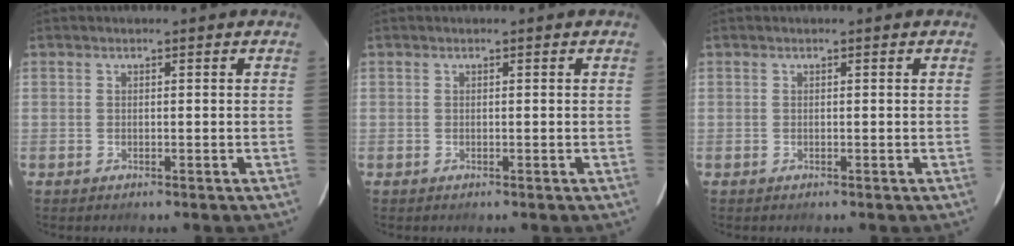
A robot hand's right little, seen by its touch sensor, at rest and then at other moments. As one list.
[{"total": 0.0}, {"total": 0.0}]